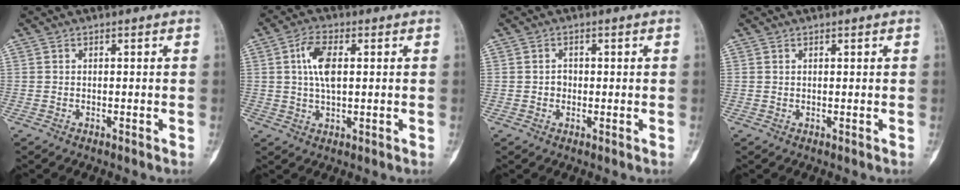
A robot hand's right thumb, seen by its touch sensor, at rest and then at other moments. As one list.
[{"total": 6.7, "force": [1.3, 3.3, 5.7], "torque": [-0.105, 0.008, 0.021]}, {"total": 1.6, "force": [-0.1, 1.4, 0.7], "torque": [0.004, 0.009, -0.004]}, {"total": 0.0}]